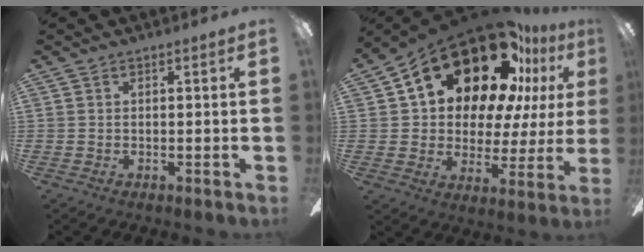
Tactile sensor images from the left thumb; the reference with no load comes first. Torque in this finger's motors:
{"motor_torque": [1.98, 3.03, 1.71, -1.06, 0.54]}